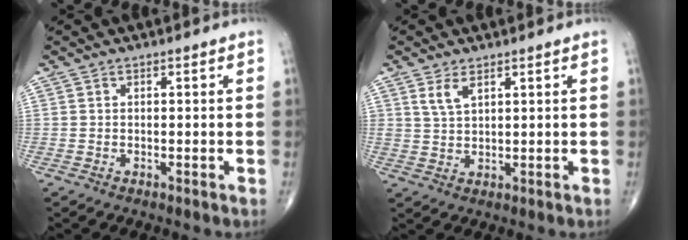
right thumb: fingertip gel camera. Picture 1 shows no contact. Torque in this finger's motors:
{"motor_torque": [0.06, 0.06, 0.25, 0.21, 0.01]}